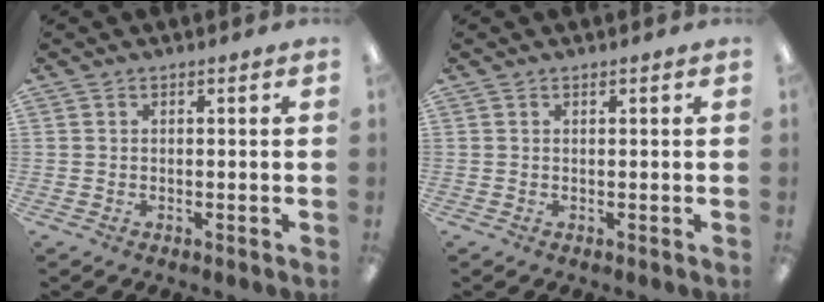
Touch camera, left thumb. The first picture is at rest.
{"total": 0.0}